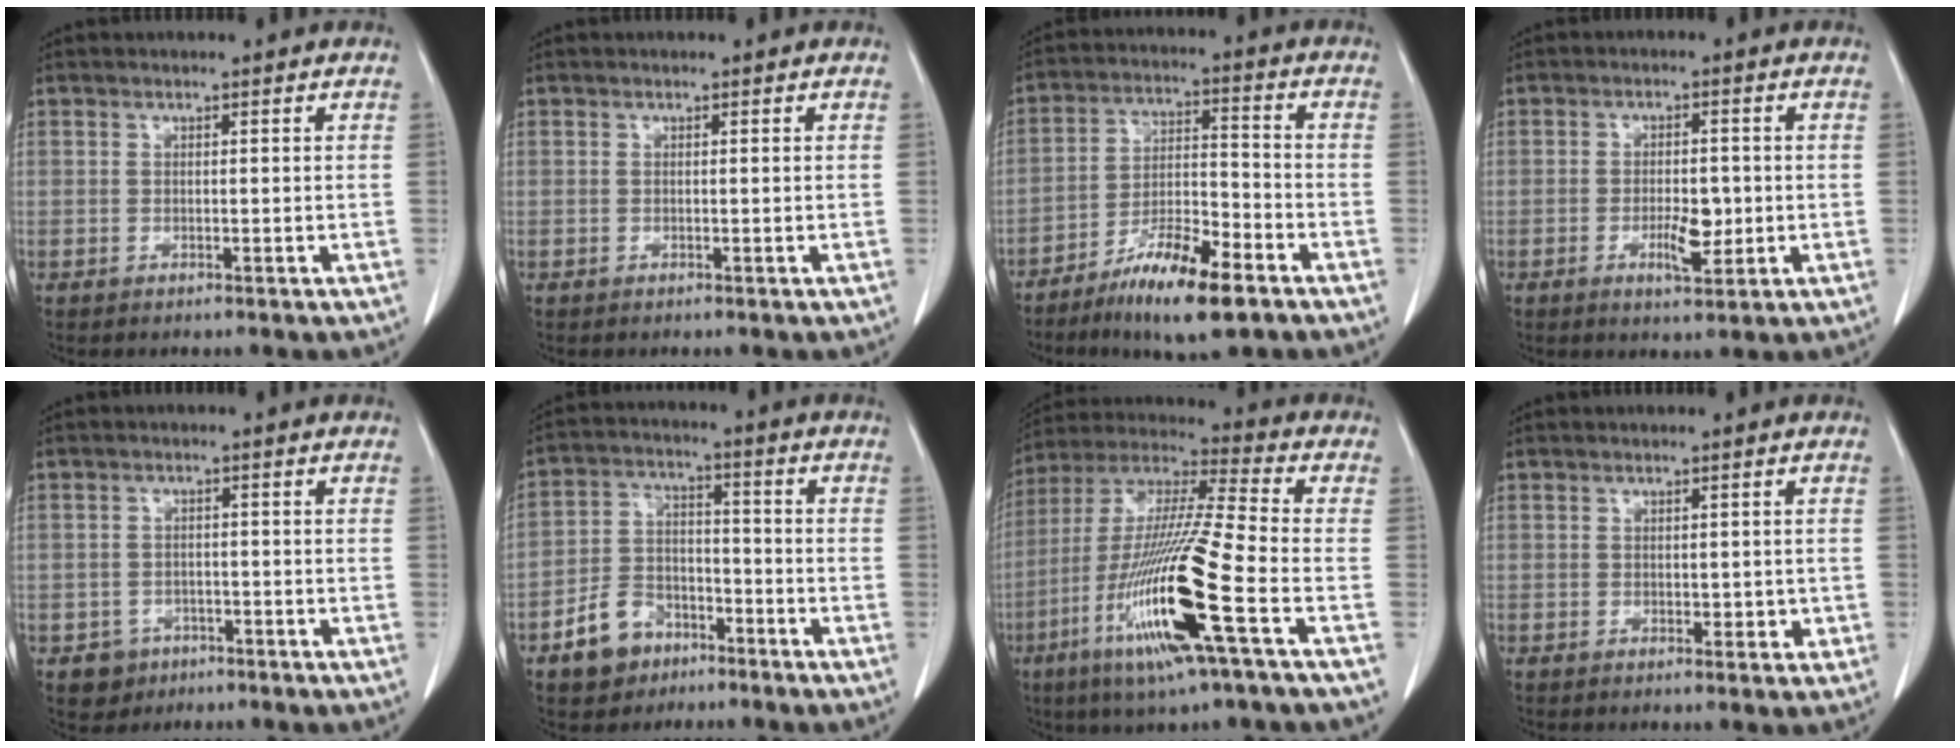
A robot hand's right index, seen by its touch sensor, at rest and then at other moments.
{"total": 0.0}
{"total": 12.3, "force": [-8.0, 2.2, 9.2], "torque": [-0.169, -0.015, -0.139]}
{"total": 4.7, "force": [-1.2, 1.7, 4.2], "torque": [-0.071, 0.000, -0.013]}
{"total": 3.7, "force": [-1.9, 3.2, 0.2], "torque": [0.003, 0.014, -0.025]}
{"total": 8.8, "force": [-5.3, 6.2, 3.4], "torque": [-0.075, 0.021, -0.088]}
{"total": 19.6, "force": [-7.4, 0.1, 18.1], "torque": [-0.389, -0.032, -0.147]}
{"total": 2.1, "force": [-0.2, 1.4, 1.5], "torque": [-0.017, 0.004, 0.004]}